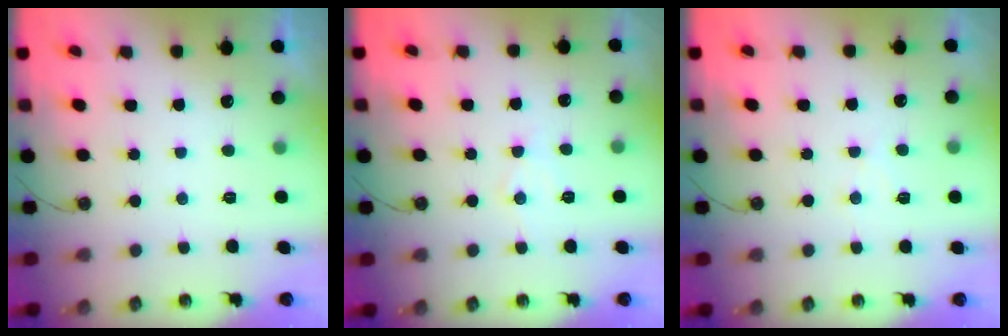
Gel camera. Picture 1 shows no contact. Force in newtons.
{"total": 7.2, "press": 7.2, "slide": 0.6}
{"total": 4.6, "press": 4.6, "slide": 0.4}